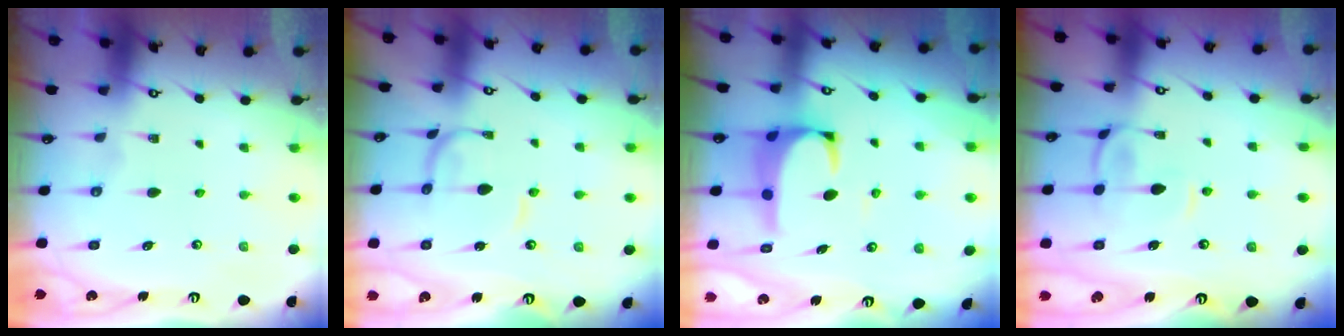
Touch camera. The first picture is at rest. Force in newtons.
{"total": 1.5, "press": 1.5, "slide": 0.0}
{"total": 2.5, "press": 2.4, "slide": 0.8}
{"total": 0.9, "press": 0.6, "slide": 0.7}